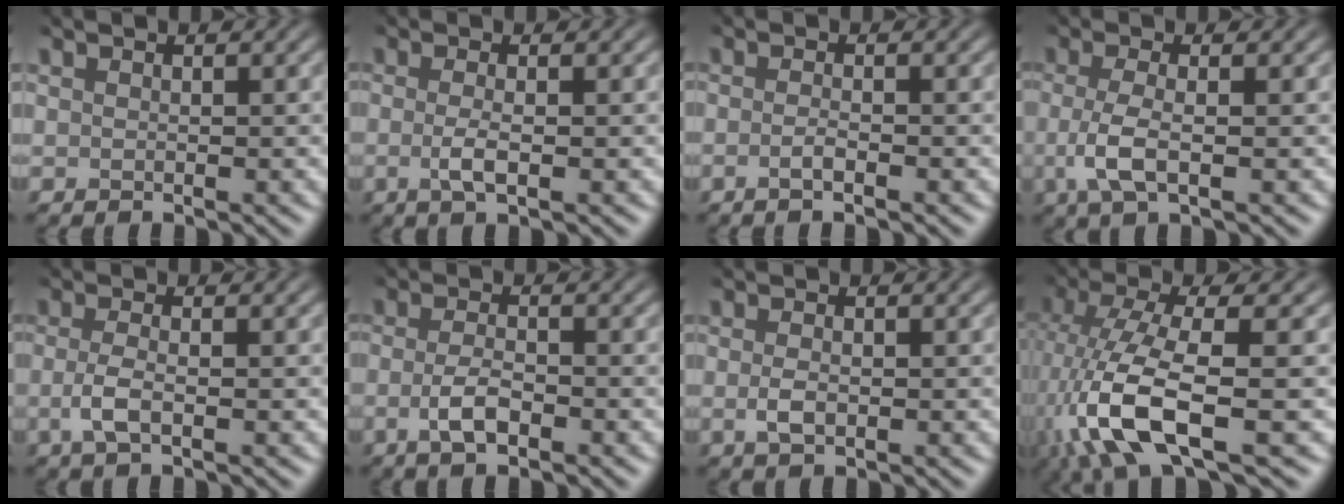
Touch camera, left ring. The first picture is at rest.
{"total": 2.3, "force": [-1.1, 0.5, 2.0], "torque": [-0.040, -0.004, -0.015]}
{"total": 2.0, "force": [-1.2, 0.5, 1.5], "torque": [-0.028, -0.003, -0.026]}
{"total": 3.2, "force": [-1.4, 0.8, 2.7], "torque": [-0.067, -0.006, -0.019]}
{"total": 2.4, "force": [-1.3, 0.5, 1.9], "torque": [-0.047, -0.002, -0.018]}
{"total": 2.7, "force": [-1.8, 0.6, 2.0], "torque": [-0.045, -0.005, -0.025]}
{"total": 1.5, "force": [-0.6, 0.3, 1.3], "torque": [-0.032, 0.000, -0.001]}
{"total": 8.3, "force": [-3.7, 2.5, 7.1], "torque": [-0.169, -0.006, -0.059]}